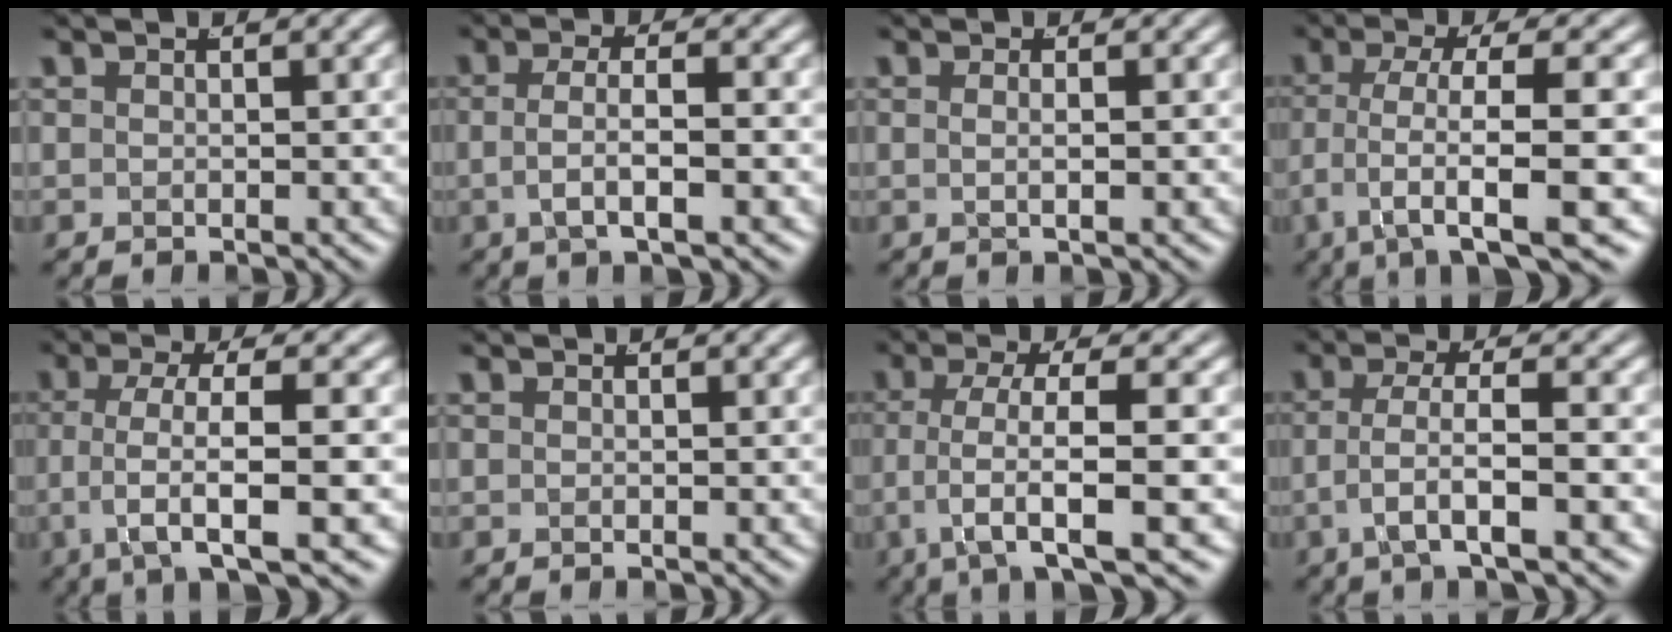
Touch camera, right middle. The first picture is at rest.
{"total": 3.6, "force": [-1.1, 1.2, 3.2], "torque": [-0.056, -0.006, -0.018]}
{"total": 1.1, "force": [-0.2, -0.4, 1.0], "torque": [-0.019, -0.005, 0.000]}
{"total": 8.3, "force": [-4.9, 2.6, 6.2], "torque": [-0.122, -0.036, -0.063]}
{"total": 6.4, "force": [-1.9, 2.3, 5.6], "torque": [-0.110, -0.025, -0.025]}
{"total": 0.0}
{"total": 6.7, "force": [-2.7, 2.3, 5.7], "torque": [-0.116, -0.031, -0.033]}
{"total": 4.5, "force": [-1.3, 1.5, 4.0], "torque": [-0.081, -0.014, -0.017]}